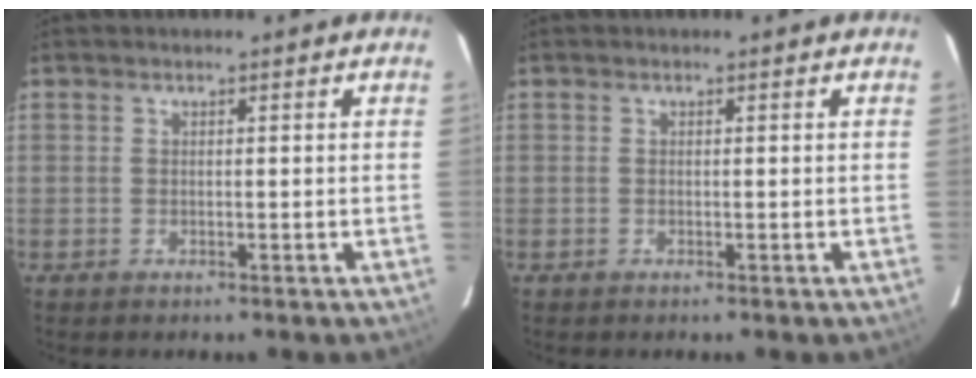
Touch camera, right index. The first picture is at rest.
{"total": 0.0}